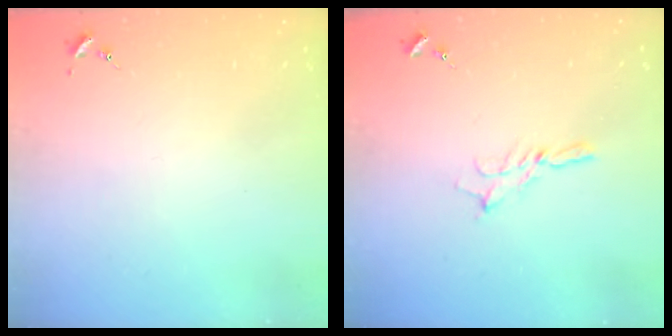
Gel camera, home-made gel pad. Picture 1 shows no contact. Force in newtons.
{"total": 5.6, "press": 5.6, "slide": 0.2}